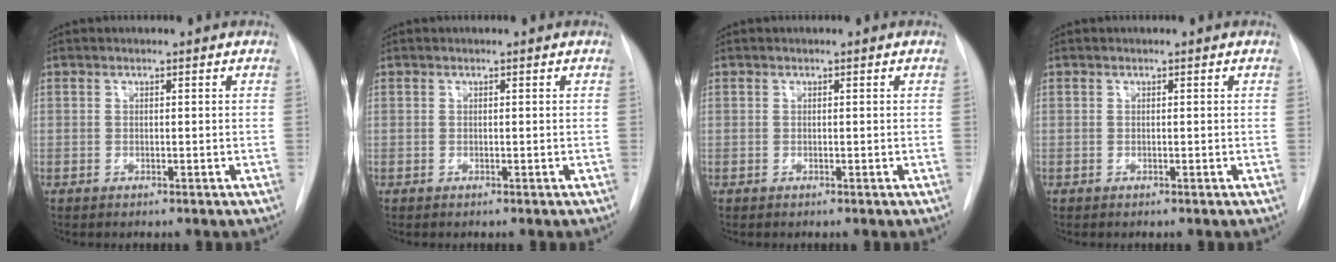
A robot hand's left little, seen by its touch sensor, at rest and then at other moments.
{"total": 0.0}
{"total": 0.0}
{"total": 0.0}